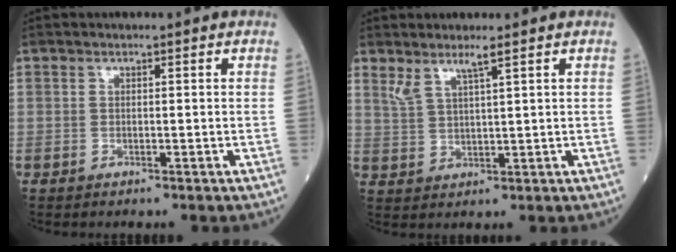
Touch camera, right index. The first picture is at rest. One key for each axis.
{"total": 3.6, "fx": 2.7, "fy": 0.0, "fz": 2.4, "tx": -0.058, "ty": -0.002, "tz": 0.058}